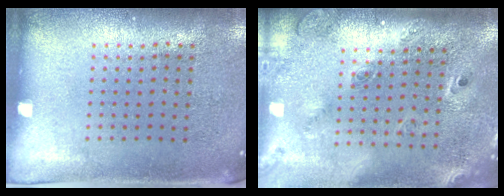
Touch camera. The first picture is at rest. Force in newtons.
{"total": 2.5, "press": 1.8, "slide": 1.6}